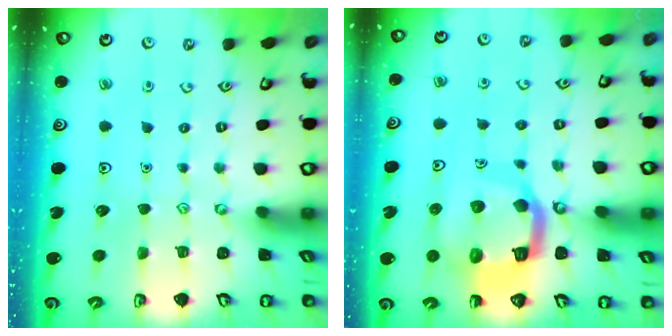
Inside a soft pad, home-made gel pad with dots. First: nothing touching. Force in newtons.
{"total": 12.1, "press": 12.0, "slide": 1.4}